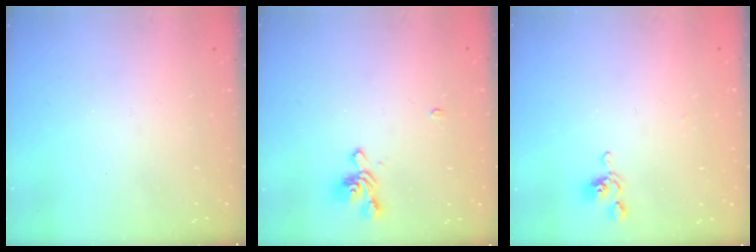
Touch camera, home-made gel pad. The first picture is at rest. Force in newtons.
{"total": 1.0, "press": 0.2, "slide": 1.0}
{"total": 5.5, "press": 5.5, "slide": 0.2}